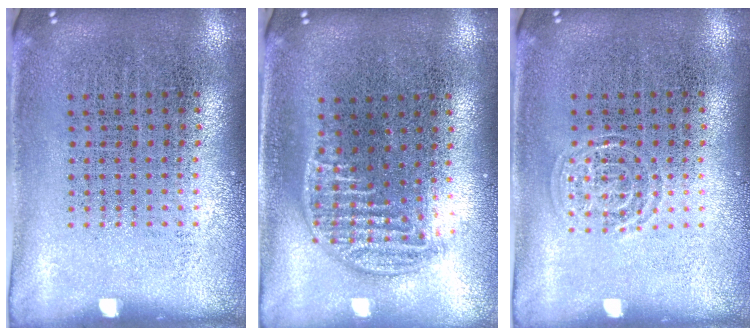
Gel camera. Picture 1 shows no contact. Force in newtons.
{"total": 1.3, "press": 1.1, "slide": 0.7}
{"total": 1.3, "press": 1.3, "slide": 0.2}